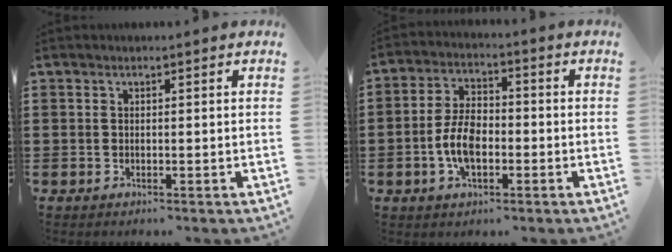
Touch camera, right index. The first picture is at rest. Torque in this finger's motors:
{"motor_torque": [1.09, 1.05, 0.24, 0.09]}